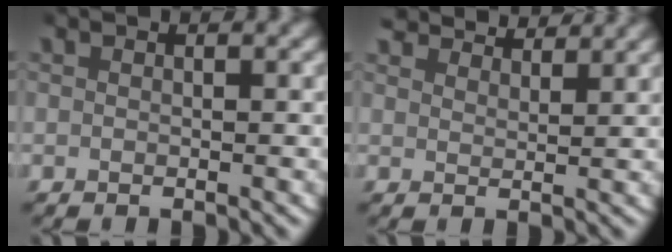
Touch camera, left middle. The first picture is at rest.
{"total": 3.7, "force": [3.6, 0.5, 0.9], "torque": [-0.014, 0.003, 0.061]}